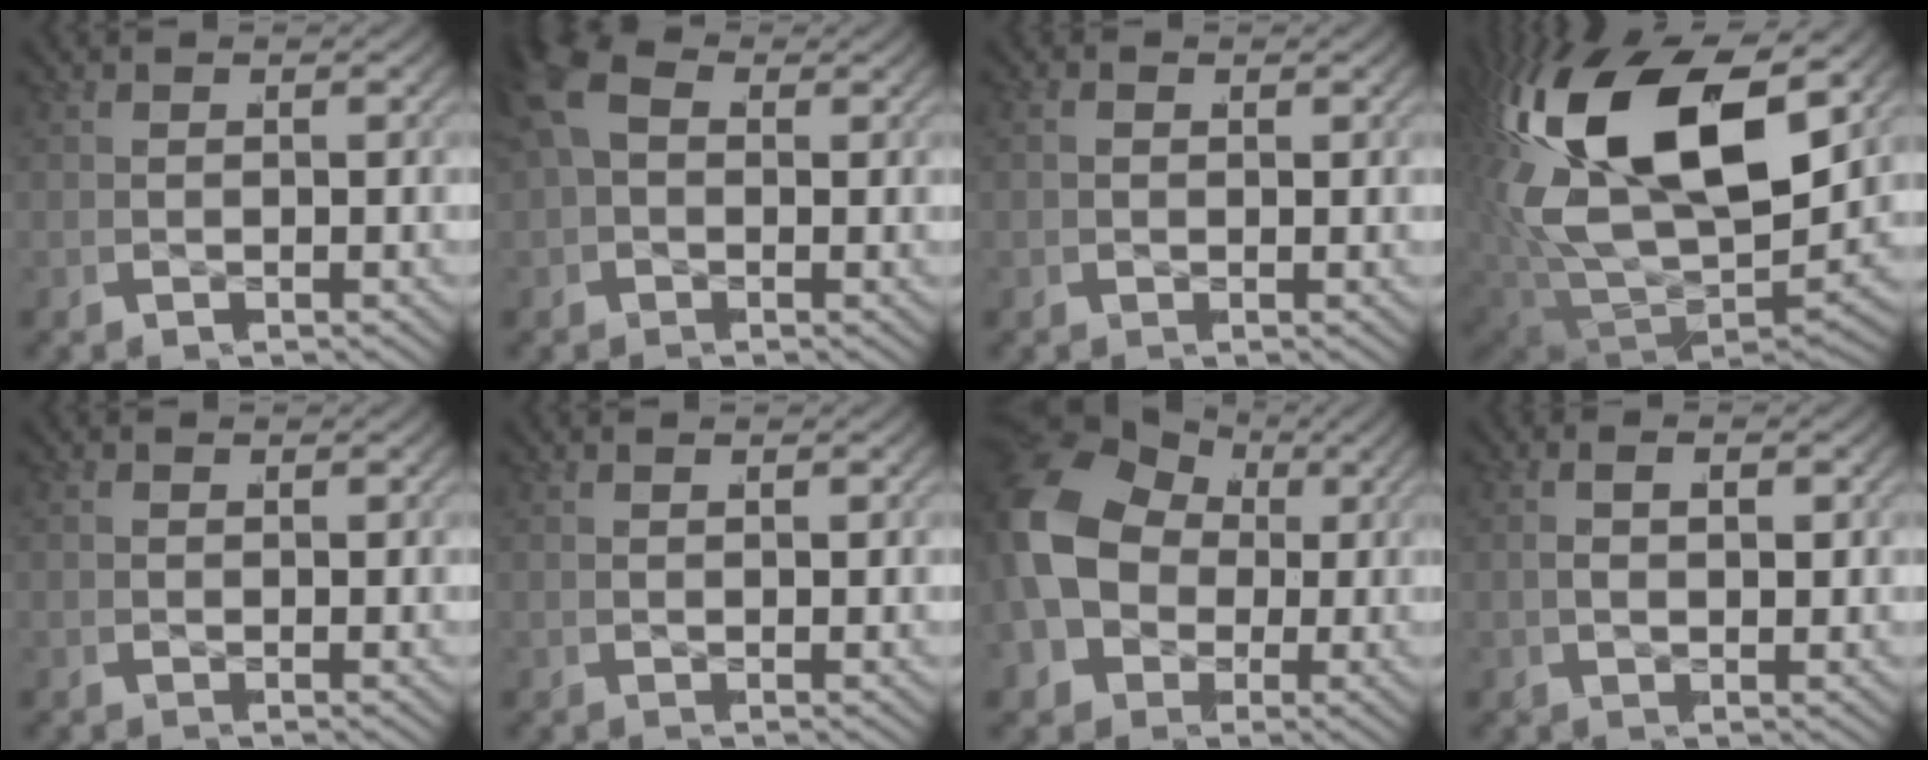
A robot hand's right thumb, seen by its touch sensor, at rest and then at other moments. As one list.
[{"total": 4.3, "force": [0.6, 3.2, 2.8], "torque": [-0.063, -0.008, 0.015]}, {"total": 1.0, "force": [0.1, 0.7, 0.7], "torque": [-0.008, -0.004, 0.007]}, {"total": 20.6, "force": [1.6, 12.9, 15.9], "torque": [-0.385, -0.057, 0.053]}, {"total": 0.8, "force": [0.2, 0.5, 0.5], "torque": [-0.005, -0.004, 0.010]}, {"total": 0.6, "force": [0.4, 0.0, 0.4], "torque": [-0.005, 0.000, 0.012]}, {"total": 12.8, "force": [-0.4, 10.5, 7.2], "torque": [-0.196, -0.053, 0.018]}, {"total": 1.9, "force": [0.3, 0.9, 1.7], "torque": [-0.028, 0.000, 0.013]}]